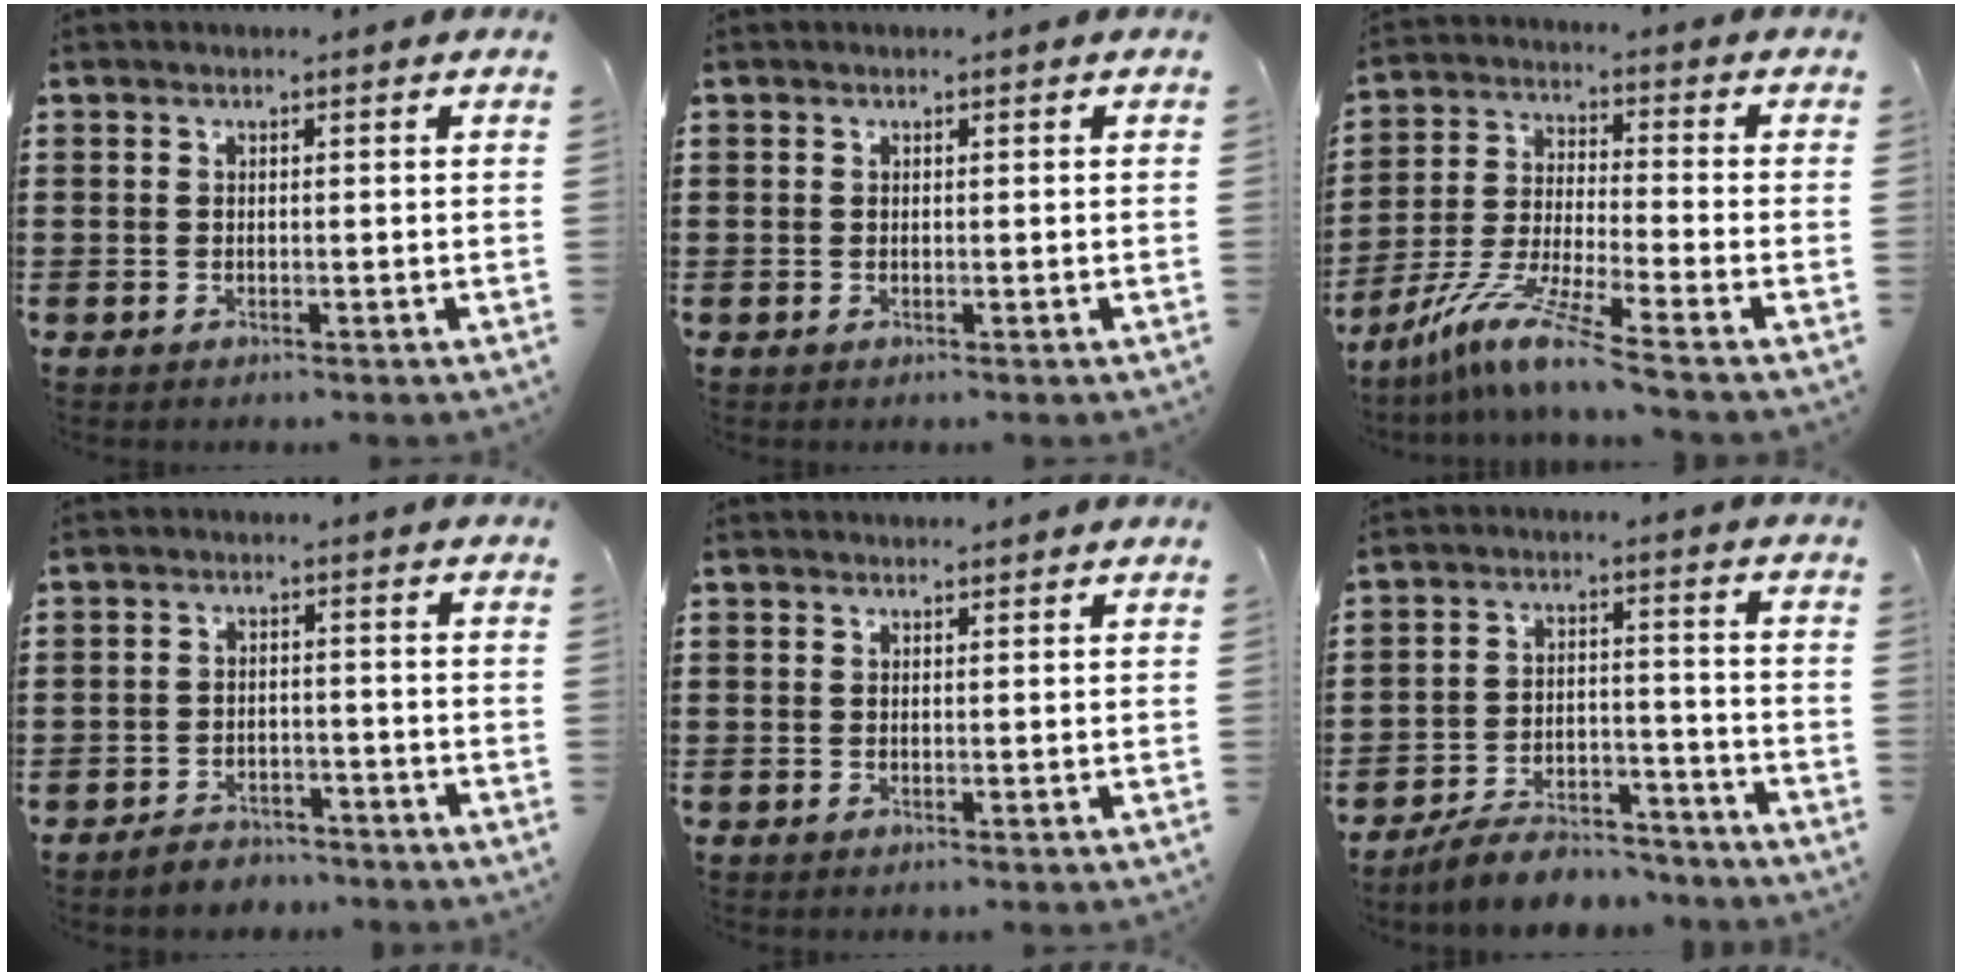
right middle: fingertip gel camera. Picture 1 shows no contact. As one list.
[{"total": 0.0}, {"total": 9.4, "force": [-7.3, 0.1, 5.9], "torque": [-0.125, -0.006, -0.147]}, {"total": 2.9, "force": [-2.8, 0.6, 0.0], "torque": [-0.006, 0.004, -0.061]}, {"total": 0.7, "force": [0.7, 0.1, 0.0], "torque": [0.006, -0.004, 0.012]}, {"total": 7.1, "force": [-6.8, 1.6, 1.7], "torque": [-0.024, 0.020, -0.129]}]